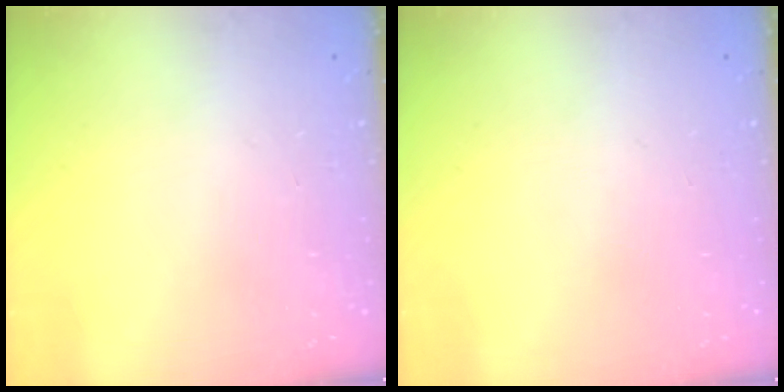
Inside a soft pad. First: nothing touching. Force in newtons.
{"total": 0.0}